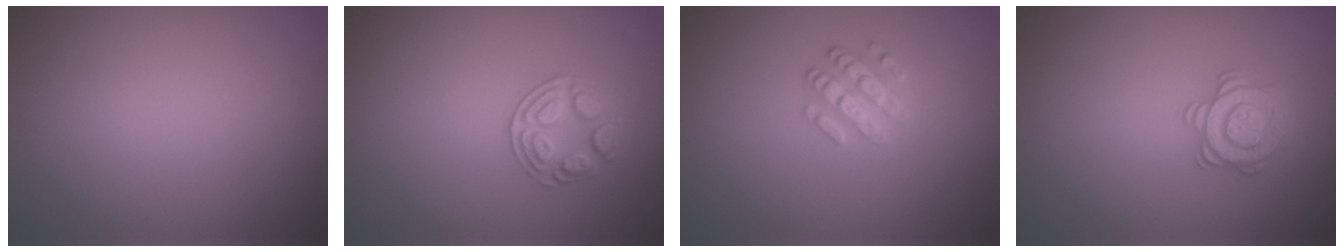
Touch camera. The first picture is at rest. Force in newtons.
{"total": 2.6, "press": 2.5, "slide": 0.8}
{"total": 2.5, "press": 2.4, "slide": 0.7}
{"total": 2.8, "press": 2.8, "slide": 0.4}